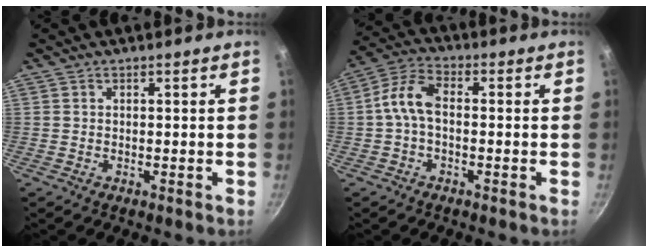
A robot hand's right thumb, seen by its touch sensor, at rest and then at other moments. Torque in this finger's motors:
{"motor_torque": [1.24, 1.23, 0.70, -0.62, 0.42]}